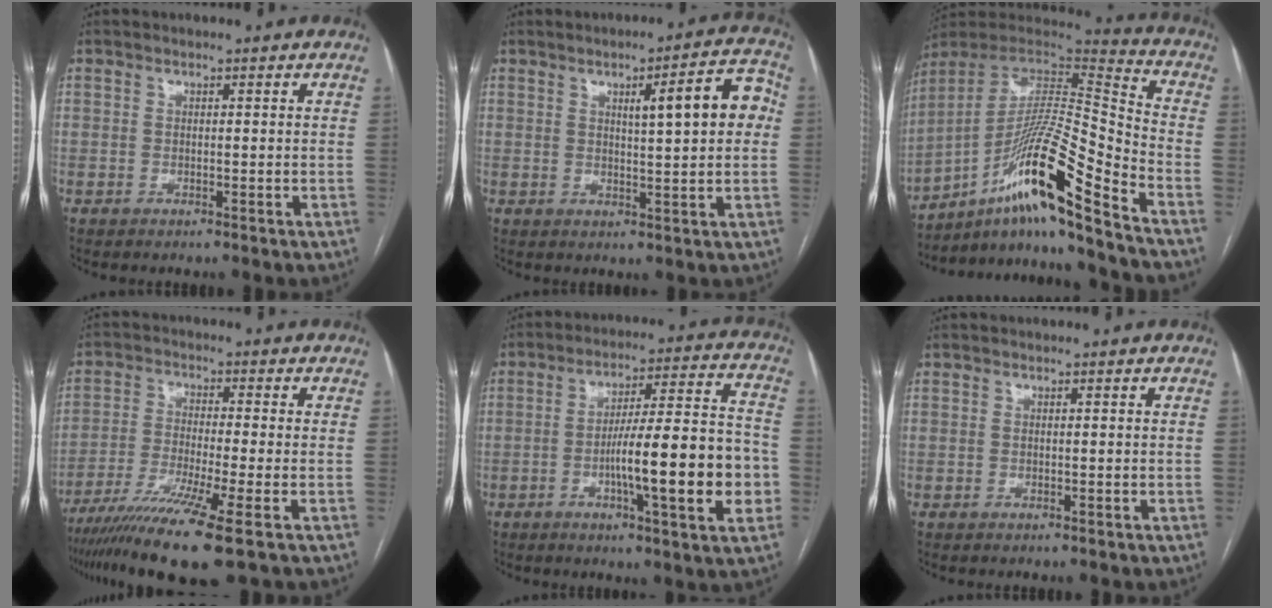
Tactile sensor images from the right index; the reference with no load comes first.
{"total": 8.6, "force": [1.8, 1.2, 8.3], "torque": [-0.111, 0.018, 0.023]}
{"total": 19.3, "force": [-12.2, -0.4, 15.0], "torque": [-0.290, 0.000, -0.217]}
{"total": 12.0, "force": [-7.9, -1.4, 8.9], "torque": [-0.165, -0.034, -0.134]}
{"total": 17.0, "force": [-4.1, 1.7, 16.5], "torque": [-0.244, 0.012, -0.060]}
{"total": 0.0}